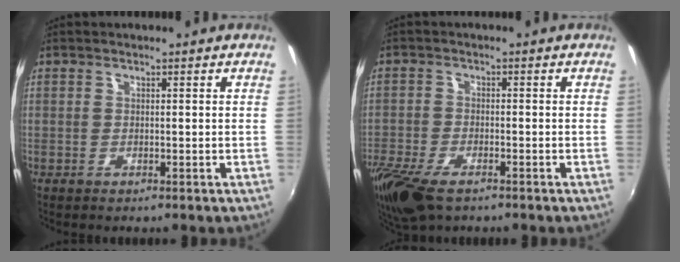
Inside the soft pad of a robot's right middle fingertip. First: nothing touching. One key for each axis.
{"total": 11.7, "fx": -8.0, "fy": 4.7, "fz": 7.1, "tx": -0.177, "ty": -0.046, "tz": -0.151}